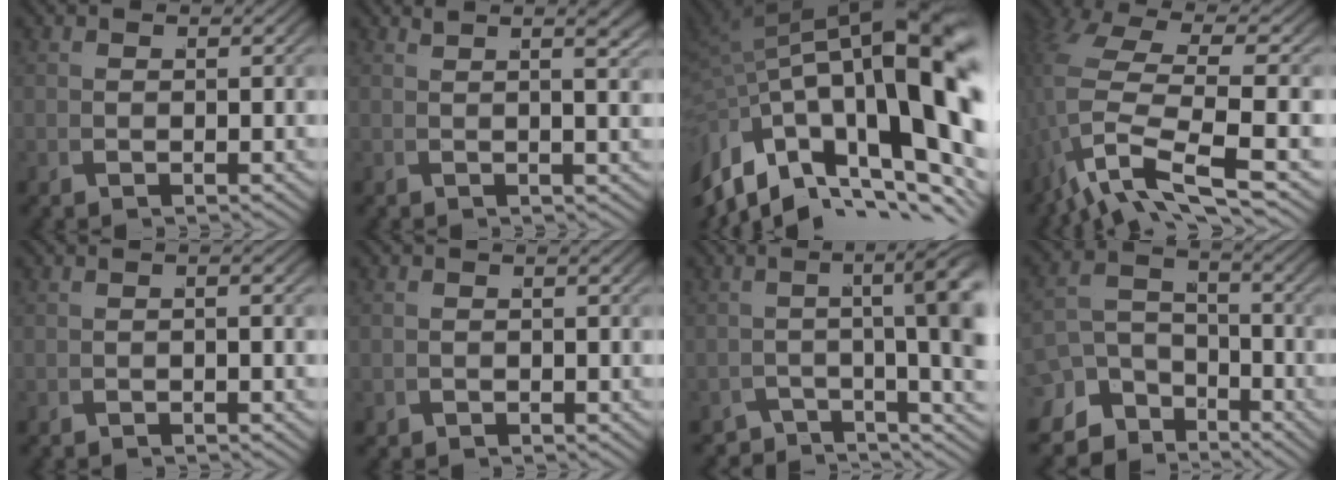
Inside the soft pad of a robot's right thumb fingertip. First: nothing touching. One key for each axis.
{"total": 3.5, "fx": 1.8, "fy": 0.8, "fz": 2.8, "tx": -0.034, "ty": 0.003, "tz": 0.027}
{"total": 24.0, "fx": -1.1, "fy": 14.5, "fz": 19.1, "tx": -0.330, "ty": -0.054, "tz": 0.012}
{"total": 8.3, "fx": -0.8, "fy": 3.6, "fz": 7.4, "tx": -0.188, "ty": -0.031, "tz": 0.014}
{"total": 0.7, "fx": -0.5, "fy": -0.1, "fz": 0.4, "tx": -0.007, "ty": 0.005, "tz": -0.009}
{"total": 0.6, "fx": -0.6, "fy": 0.2, "fz": -0.2, "tx": 0.004, "ty": -0.007, "tz": -0.006}
{"total": 6.7, "fx": -1.7, "fy": 2.4, "fz": 6.0, "tx": -0.076, "ty": 0.002, "tz": -0.032}
{"total": 8.1, "fx": -3.4, "fy": 6.1, "fz": 4.2, "tx": -0.060, "ty": -0.030, "tz": -0.051}